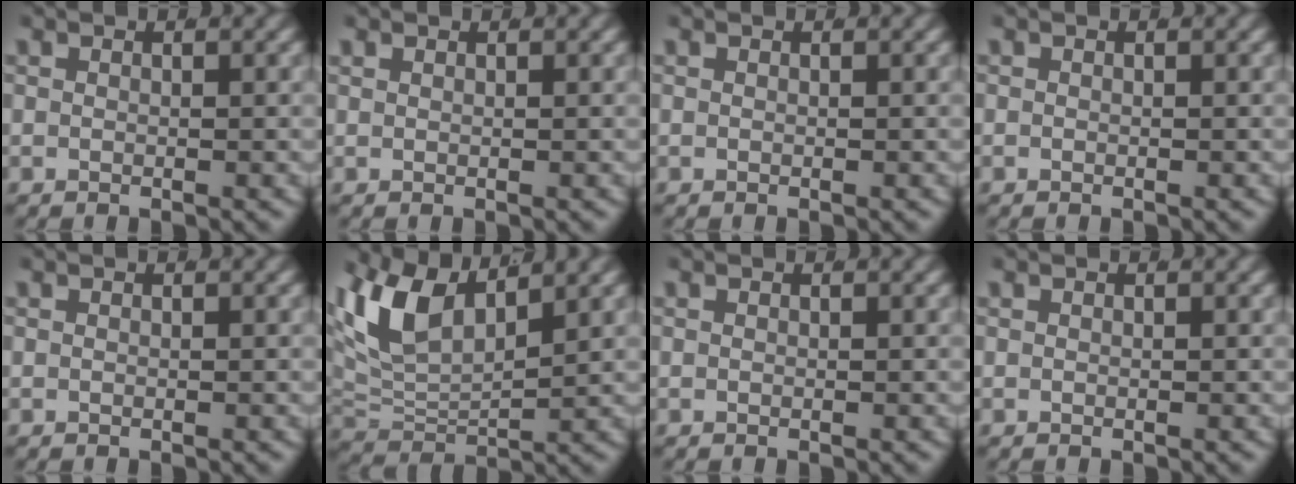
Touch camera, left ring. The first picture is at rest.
{"total": 0.6, "force": [0.5, -0.3, 0.2], "torque": [0.002, -0.003, 0.014]}
{"total": 0.0}
{"total": 0.0}
{"total": 0.0}
{"total": 8.2, "force": [2.9, 5.0, 5.8], "torque": [-0.145, -0.013, 0.062]}
{"total": 0.0}
{"total": 0.0}